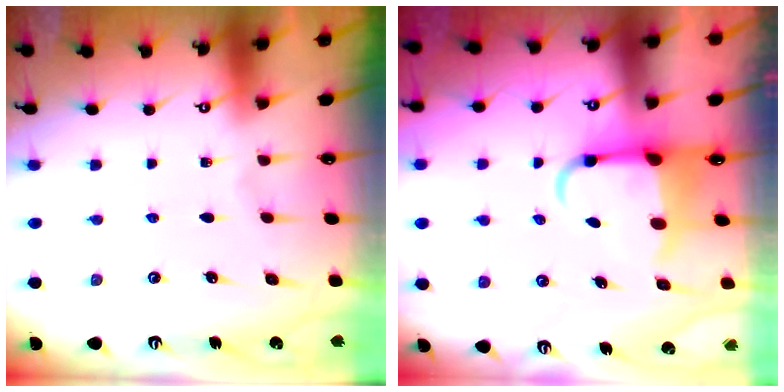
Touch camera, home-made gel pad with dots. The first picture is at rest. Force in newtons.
{"total": 6.1, "press": 5.9, "slide": 1.3}